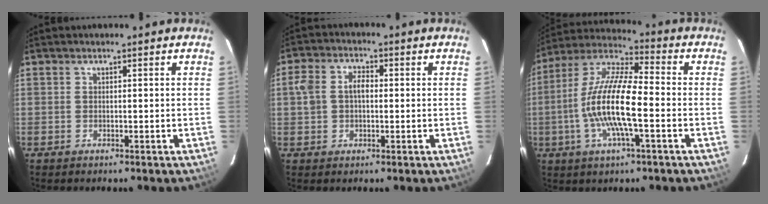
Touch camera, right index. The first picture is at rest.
{"total": 5.3, "force": [0.1, 3.8, 3.7], "torque": [-0.073, 0.016, 0.001]}
{"total": 15.1, "force": [-3.2, 3.4, 14.3], "torque": [-0.283, 0.001, -0.069]}